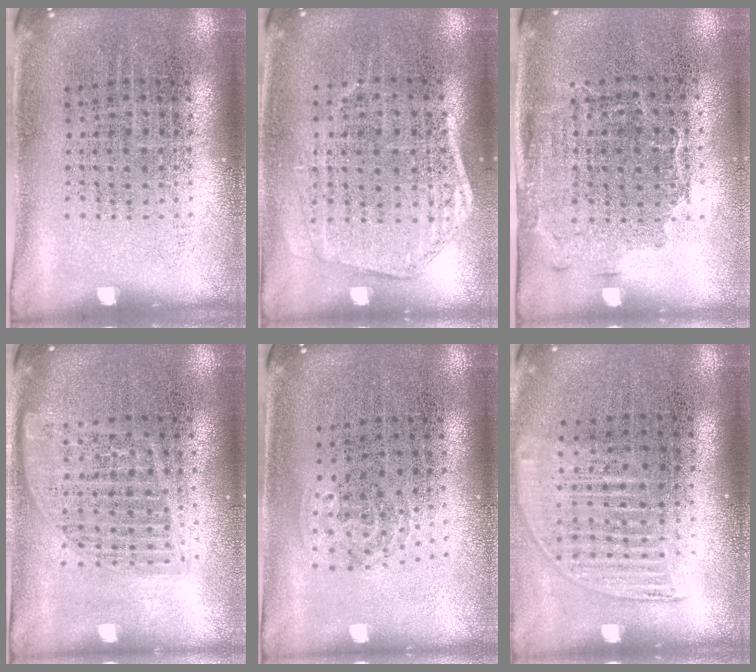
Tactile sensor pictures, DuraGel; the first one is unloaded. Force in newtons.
{"total": 1.5, "press": 1.4, "slide": 0.5}
{"total": 1.6, "press": 1.3, "slide": 1.0}
{"total": 1.6, "press": 1.5, "slide": 0.7}
{"total": 1.0, "press": 0.6, "slide": 0.8}
{"total": 1.3, "press": 1.2, "slide": 0.6}